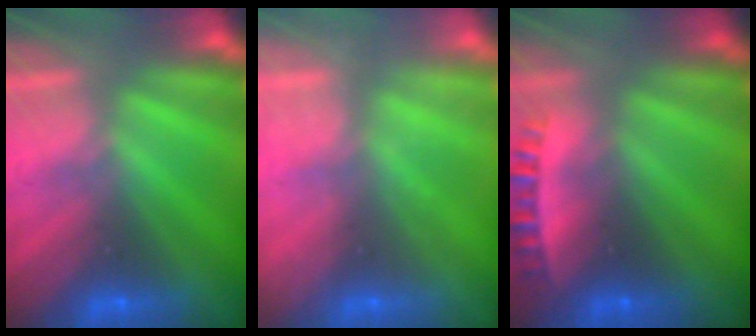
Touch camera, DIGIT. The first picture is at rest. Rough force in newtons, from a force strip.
{"total": 2.2}
{"total": 2.4}